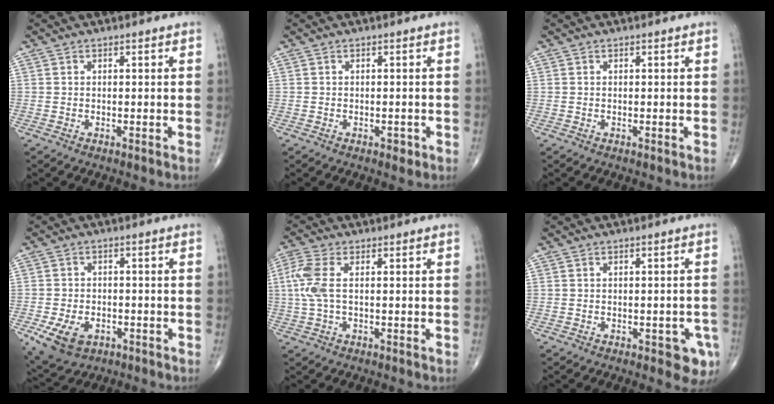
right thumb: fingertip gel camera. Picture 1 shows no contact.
{"total": 1.3, "force": [-0.6, 0.7, 0.8], "torque": [-0.008, 0.000, -0.008]}
{"total": 0.0}
{"total": 8.5, "force": [-3.5, 5.7, 5.2], "torque": [-0.091, 0.007, -0.051]}
{"total": 6.3, "force": [0.7, 2.6, 5.7], "torque": [-0.168, 0.012, 0.012]}
{"total": 5.1, "force": [-2.2, 2.4, 3.9], "torque": [-0.024, 0.004, -0.024]}